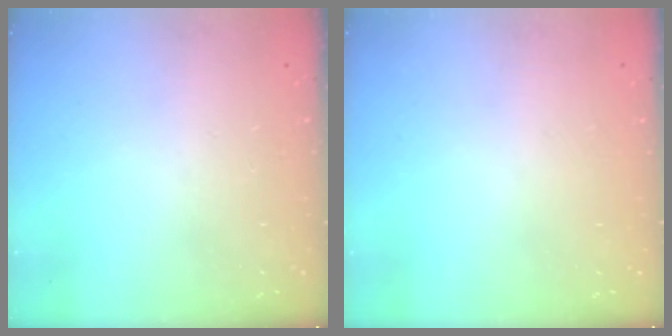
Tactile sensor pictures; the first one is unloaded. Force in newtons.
{"total": 0.0}